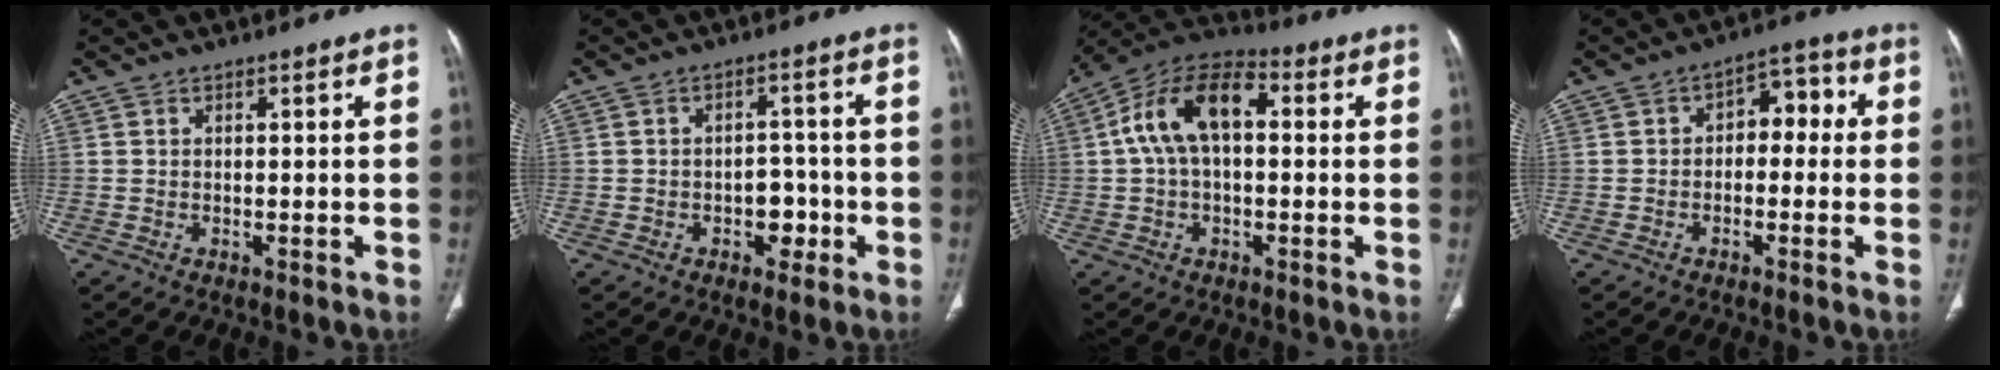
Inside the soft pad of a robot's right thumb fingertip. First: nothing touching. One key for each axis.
{"total": 4.9, "fx": -1.8, "fy": 3.5, "fz": 3.0, "tx": -0.012, "ty": 0.021, "tz": -0.023}
{"total": 13.2, "fx": 1.8, "fy": 7.5, "fz": 10.7, "tx": -0.193, "ty": 0.041, "tz": 0.021}
{"total": 6.5, "fx": -0.2, "fy": 4.4, "fz": 4.8, "tx": -0.035, "ty": 0.035, "tz": -0.014}